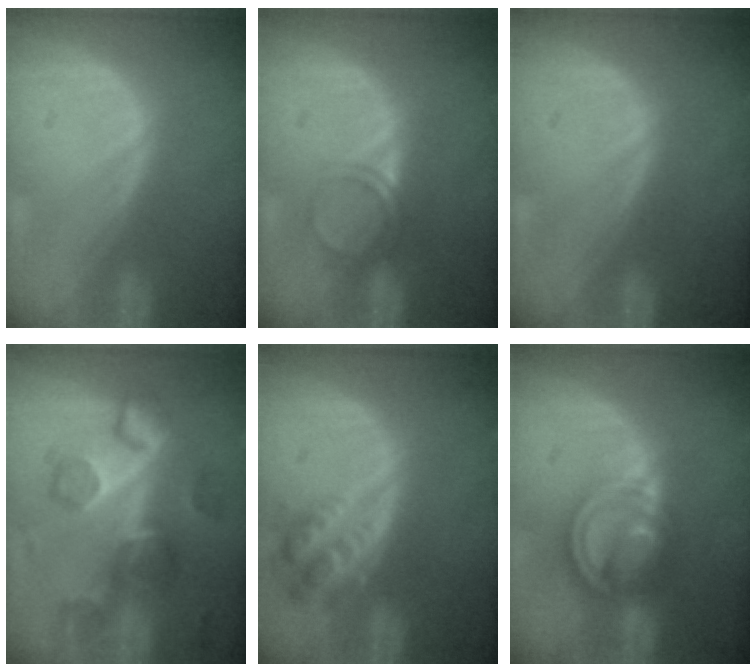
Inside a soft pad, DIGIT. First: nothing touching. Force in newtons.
{"total": 2.9, "press": 2.6, "slide": 1.1}
{"total": 0.0}
{"total": 8.7, "press": 8.4, "slide": 2.0}
{"total": 5.6, "press": 5.1, "slide": 2.2}
{"total": 8.3, "press": 7.0, "slide": 4.5}